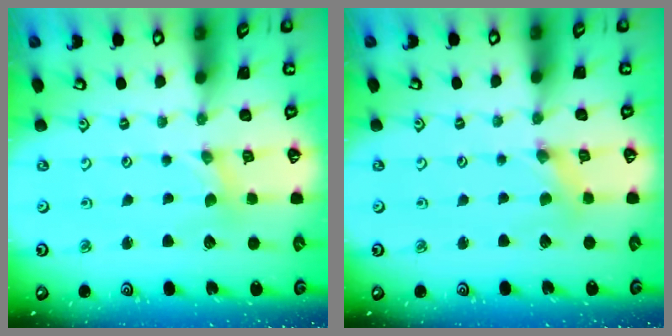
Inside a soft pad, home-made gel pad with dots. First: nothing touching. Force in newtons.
{"total": 1.6, "press": 1.6, "slide": 0.3}